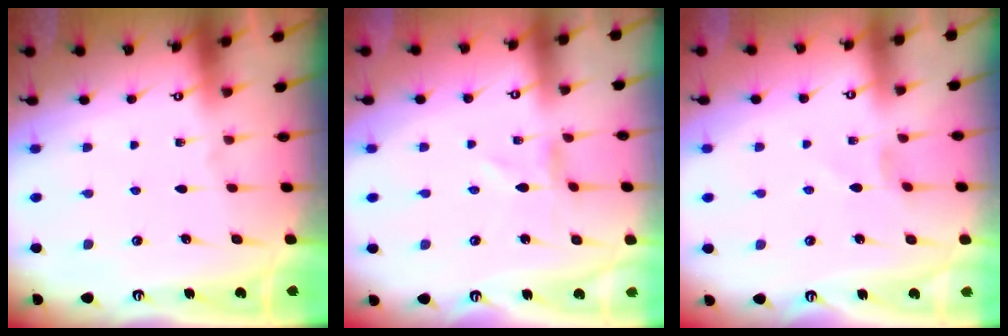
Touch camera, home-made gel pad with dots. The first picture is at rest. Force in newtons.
{"total": 0.8, "press": 0.8, "slide": 0.1}
{"total": 1.9, "press": 1.9, "slide": 0.4}